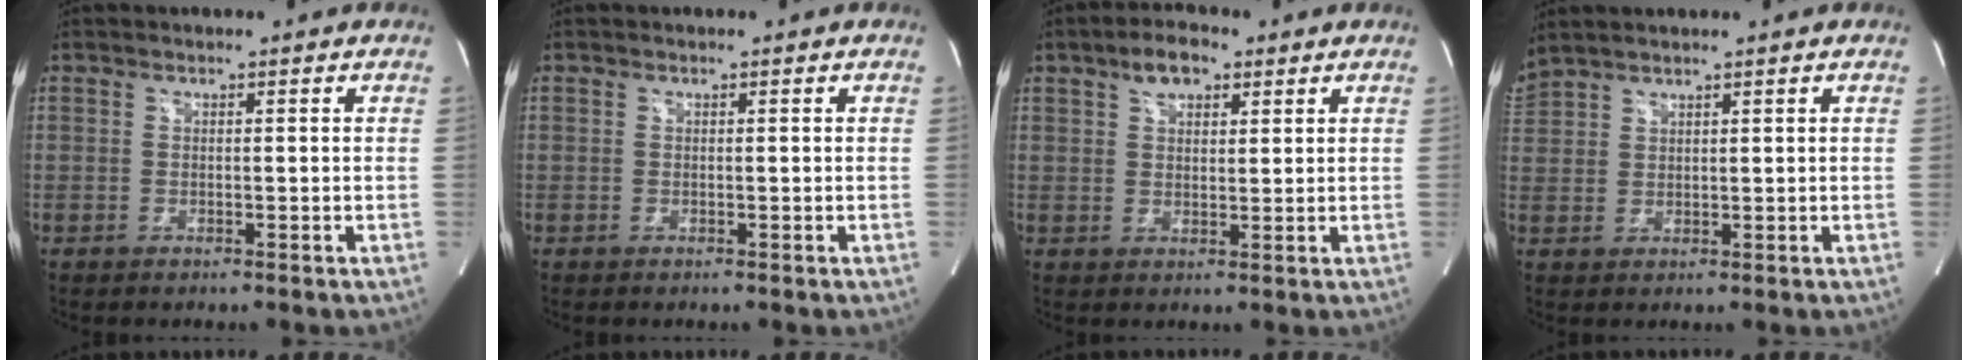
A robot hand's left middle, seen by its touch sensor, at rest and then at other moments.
{"total": 0.0}
{"total": 5.1, "force": [3.0, 2.6, 3.3], "torque": [-0.059, 0.016, 0.052]}
{"total": 4.2, "force": [4.0, 0.3, 1.4], "torque": [-0.038, 0.032, 0.083]}